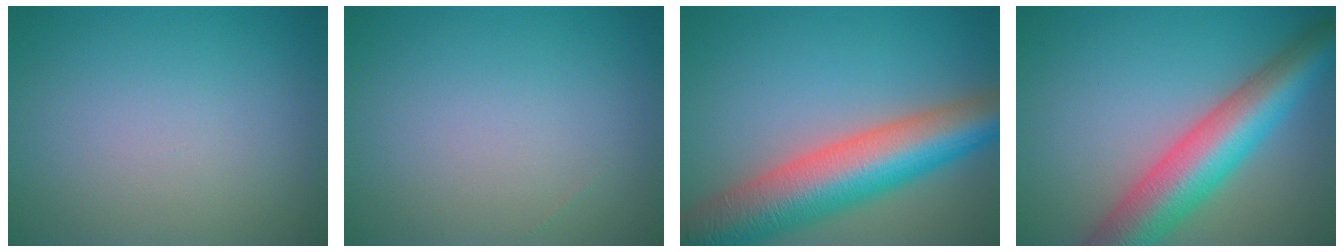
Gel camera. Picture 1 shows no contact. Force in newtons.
{"total": 0.0}
{"total": 11.1, "press": 11.0, "slide": 0.5}
{"total": 8.8, "press": 8.8, "slide": 0.4}